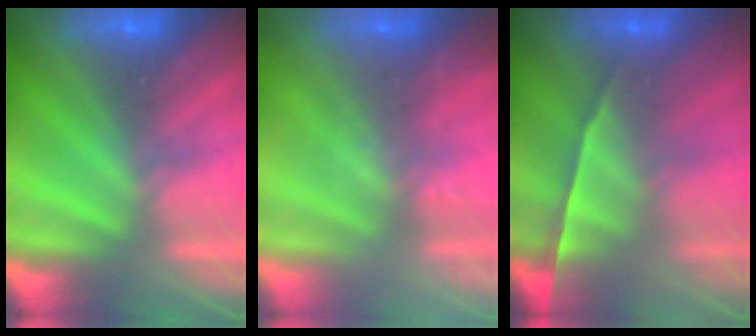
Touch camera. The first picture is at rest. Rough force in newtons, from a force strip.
{"total": 2.2}
{"total": 1.5}